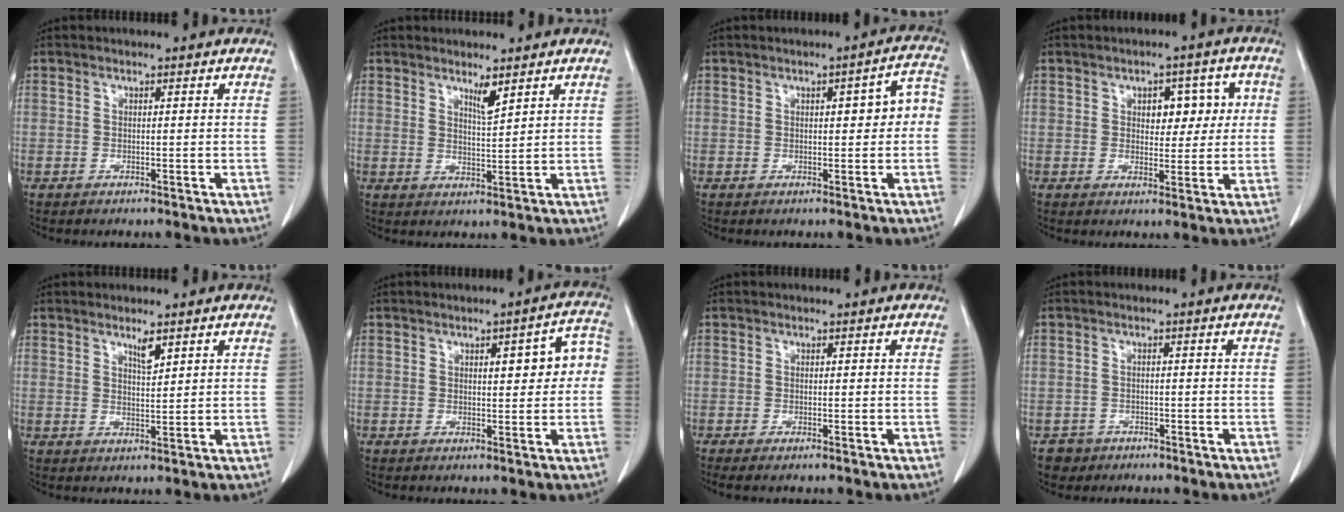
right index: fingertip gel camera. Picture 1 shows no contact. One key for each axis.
{"total": 2.9, "fx": 2.1, "fy": 0.1, "fz": 1.9, "tx": -0.041, "ty": -0.011, "tz": 0.040}
{"total": 5.1, "fx": 0.3, "fy": 1.5, "fz": 4.8, "tx": -0.058, "ty": 0.024, "tz": 0.001}
{"total": 6.0, "fx": 1.4, "fy": 3.5, "fz": 4.6, "tx": -0.051, "ty": 0.021, "tz": 0.022}
{"total": 2.5, "fx": 1.7, "fy": 0.4, "fz": 1.7, "tx": -0.035, "ty": -0.004, "tz": 0.032}
{"total": 6.2, "fx": 0.9, "fy": 2.0, "fz": 5.8, "tx": -0.070, "ty": 0.024, "tz": 0.010}
{"total": 1.8, "fx": -1.4, "fy": 0.4, "fz": 1.1, "tx": -0.017, "ty": -0.006, "tz": -0.020}
{"total": 2.9, "fx": -1.6, "fy": 2.4, "fz": -0.4, "tx": 0.003, "ty": 0.011, "tz": -0.028}